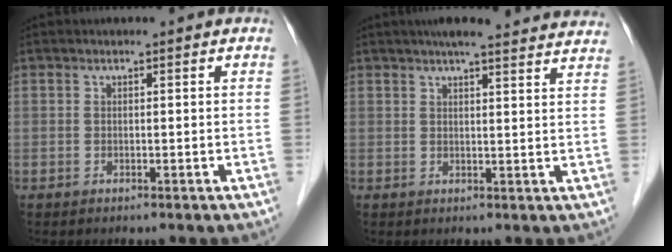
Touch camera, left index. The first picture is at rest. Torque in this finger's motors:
{"motor_torque": [0.80, -0.99, 0.24, 0.02]}